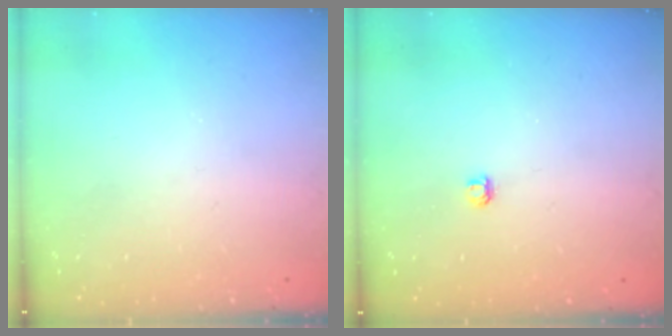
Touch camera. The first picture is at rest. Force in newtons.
{"total": 2.8, "press": 2.8, "slide": 0.3}